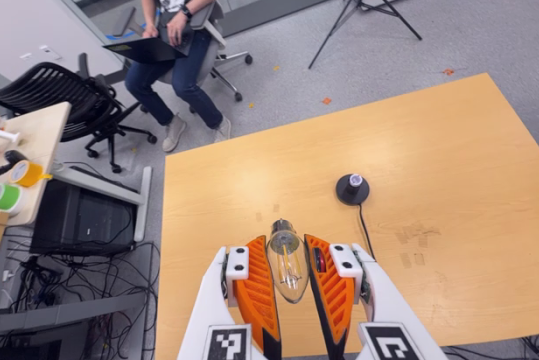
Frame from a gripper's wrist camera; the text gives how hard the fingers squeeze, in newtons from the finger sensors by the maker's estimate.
{"total": 15.7, "left": 17.9, "right": 13.4}